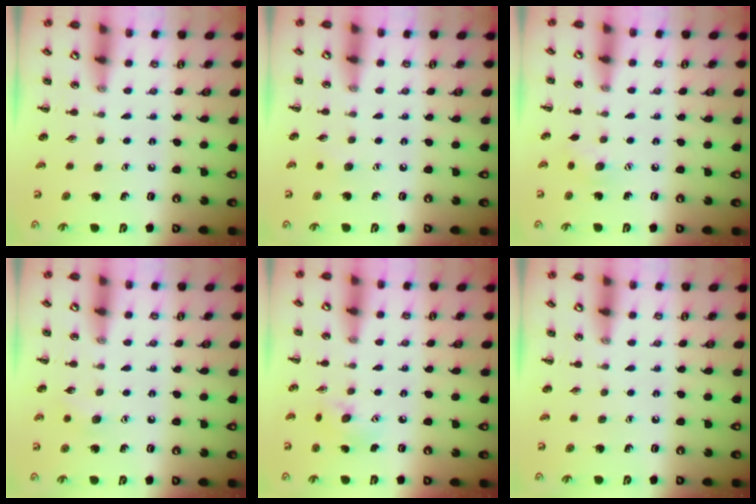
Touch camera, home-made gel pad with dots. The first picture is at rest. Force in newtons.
{"total": 3.6, "press": 3.5, "slide": 0.9}
{"total": 5.1, "press": 5.1, "slide": 0.9}
{"total": 5.6, "press": 5.5, "slide": 1.4}
{"total": 6.5, "press": 6.5, "slide": 0.7}
{"total": 0.0}